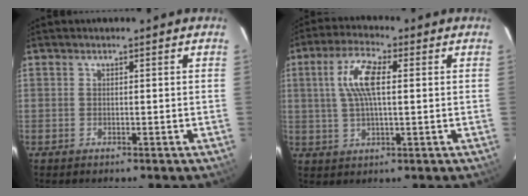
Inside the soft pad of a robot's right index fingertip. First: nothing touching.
{"total": 8.5, "force": [1.6, 2.9, 7.8], "torque": [-0.158, 0.015, 0.031]}